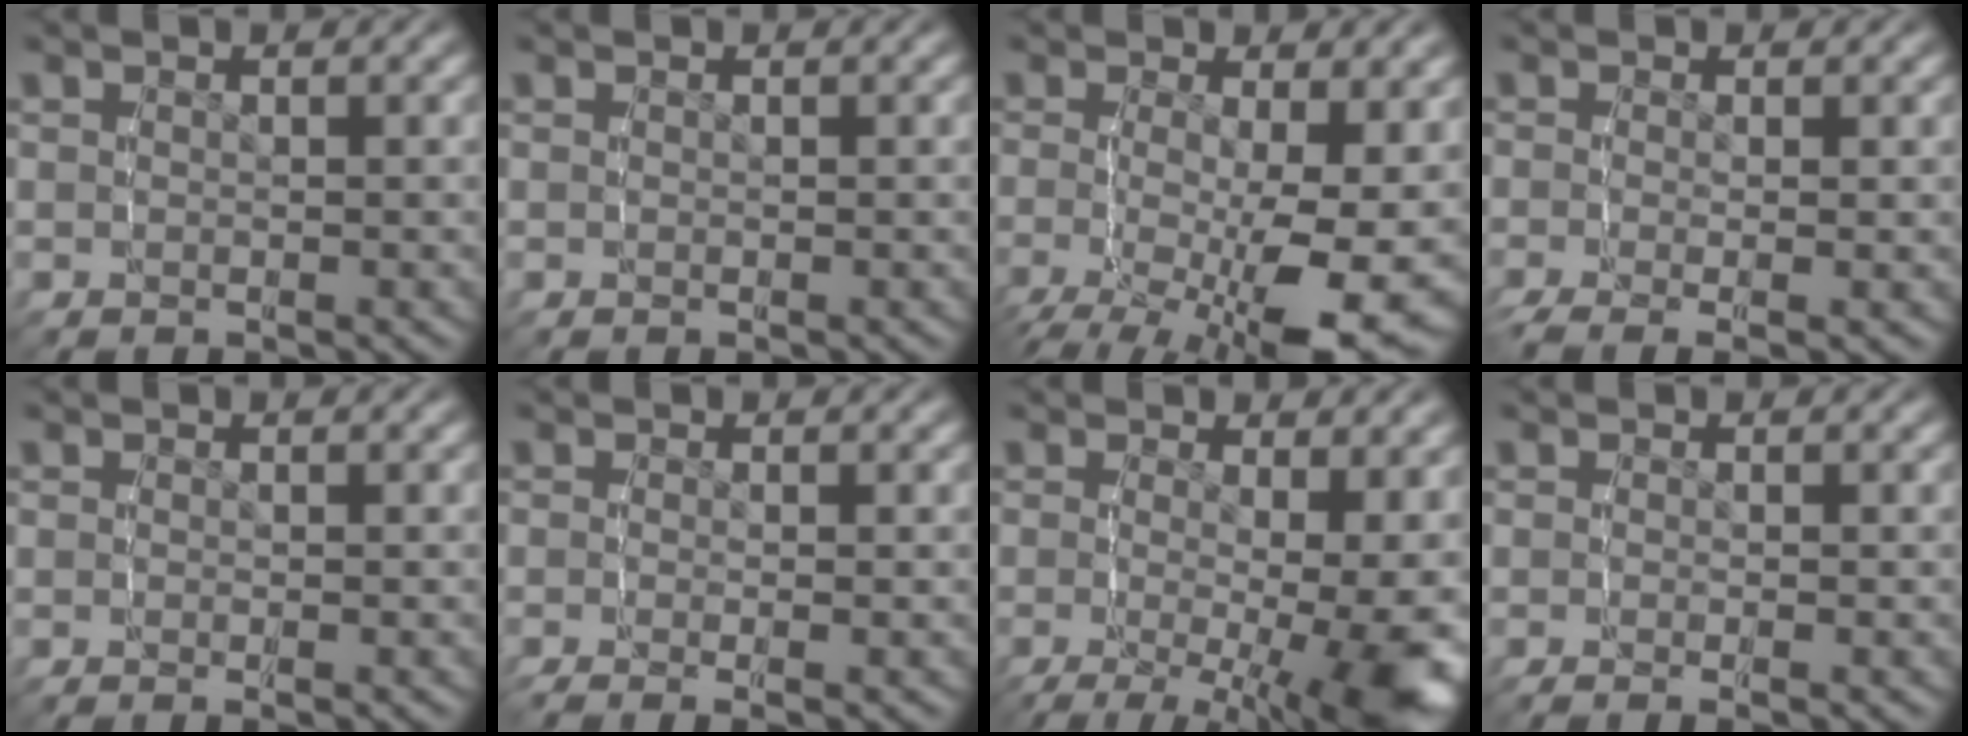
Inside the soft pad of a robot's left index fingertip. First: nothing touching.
{"total": 0.0}
{"total": 9.4, "force": [-2.5, 3.5, 8.4], "torque": [-0.139, -0.042, -0.016]}
{"total": 4.2, "force": [-2.7, 1.4, 2.9], "torque": [-0.060, -0.025, -0.031]}
{"total": 0.7, "force": [-0.4, -0.2, 0.5], "torque": [-0.011, -0.007, -0.002]}
{"total": 2.3, "force": [-1.6, 0.5, 1.7], "torque": [-0.037, -0.015, -0.017]}
{"total": 10.1, "force": [-4.8, 3.1, 8.4], "torque": [-0.122, -0.055, -0.050]}
{"total": 1.3, "force": [-0.9, 0.0, 1.0], "torque": [-0.021, -0.010, -0.009]}